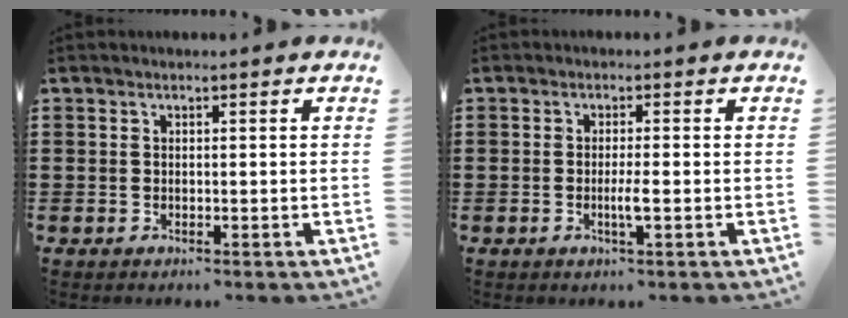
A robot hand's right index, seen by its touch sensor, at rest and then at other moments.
{"total": 2.4, "force": [-0.7, 0.0, 2.3], "torque": [-0.039, -0.003, -0.013]}